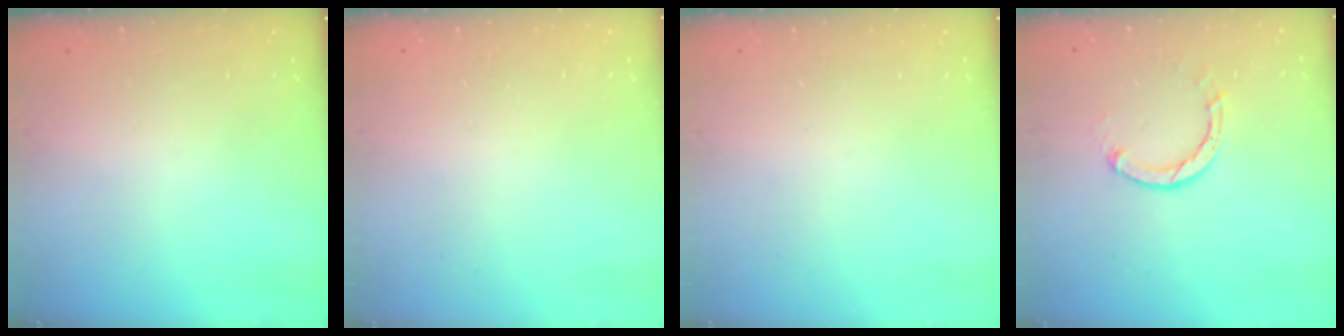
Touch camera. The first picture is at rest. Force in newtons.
{"total": 2.4, "press": 2.4, "slide": 0.2}
{"total": 0.0}
{"total": 3.0, "press": 3.0, "slide": 0.4}